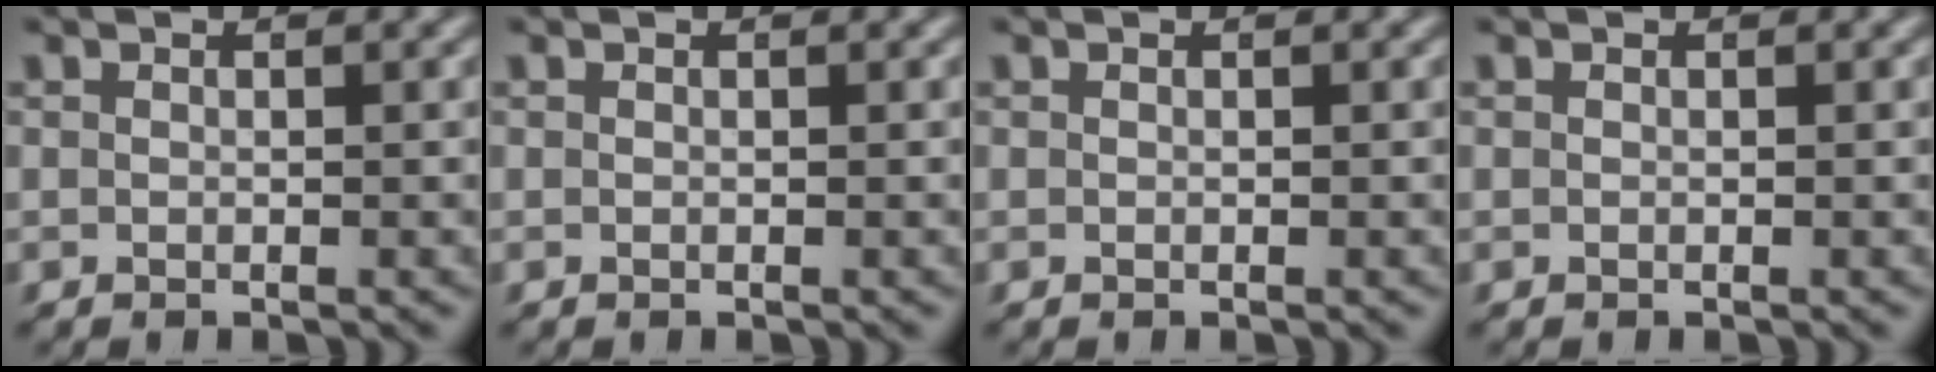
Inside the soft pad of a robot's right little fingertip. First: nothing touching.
{"total": 0.0}
{"total": 0.0}
{"total": 0.0}